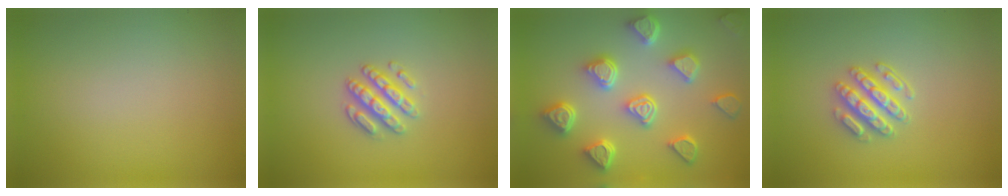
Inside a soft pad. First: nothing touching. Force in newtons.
{"total": 3.0, "press": 2.6, "slide": 1.5}
{"total": 7.1, "press": 5.8, "slide": 4.1}
{"total": 3.5, "press": 3.1, "slide": 1.5}